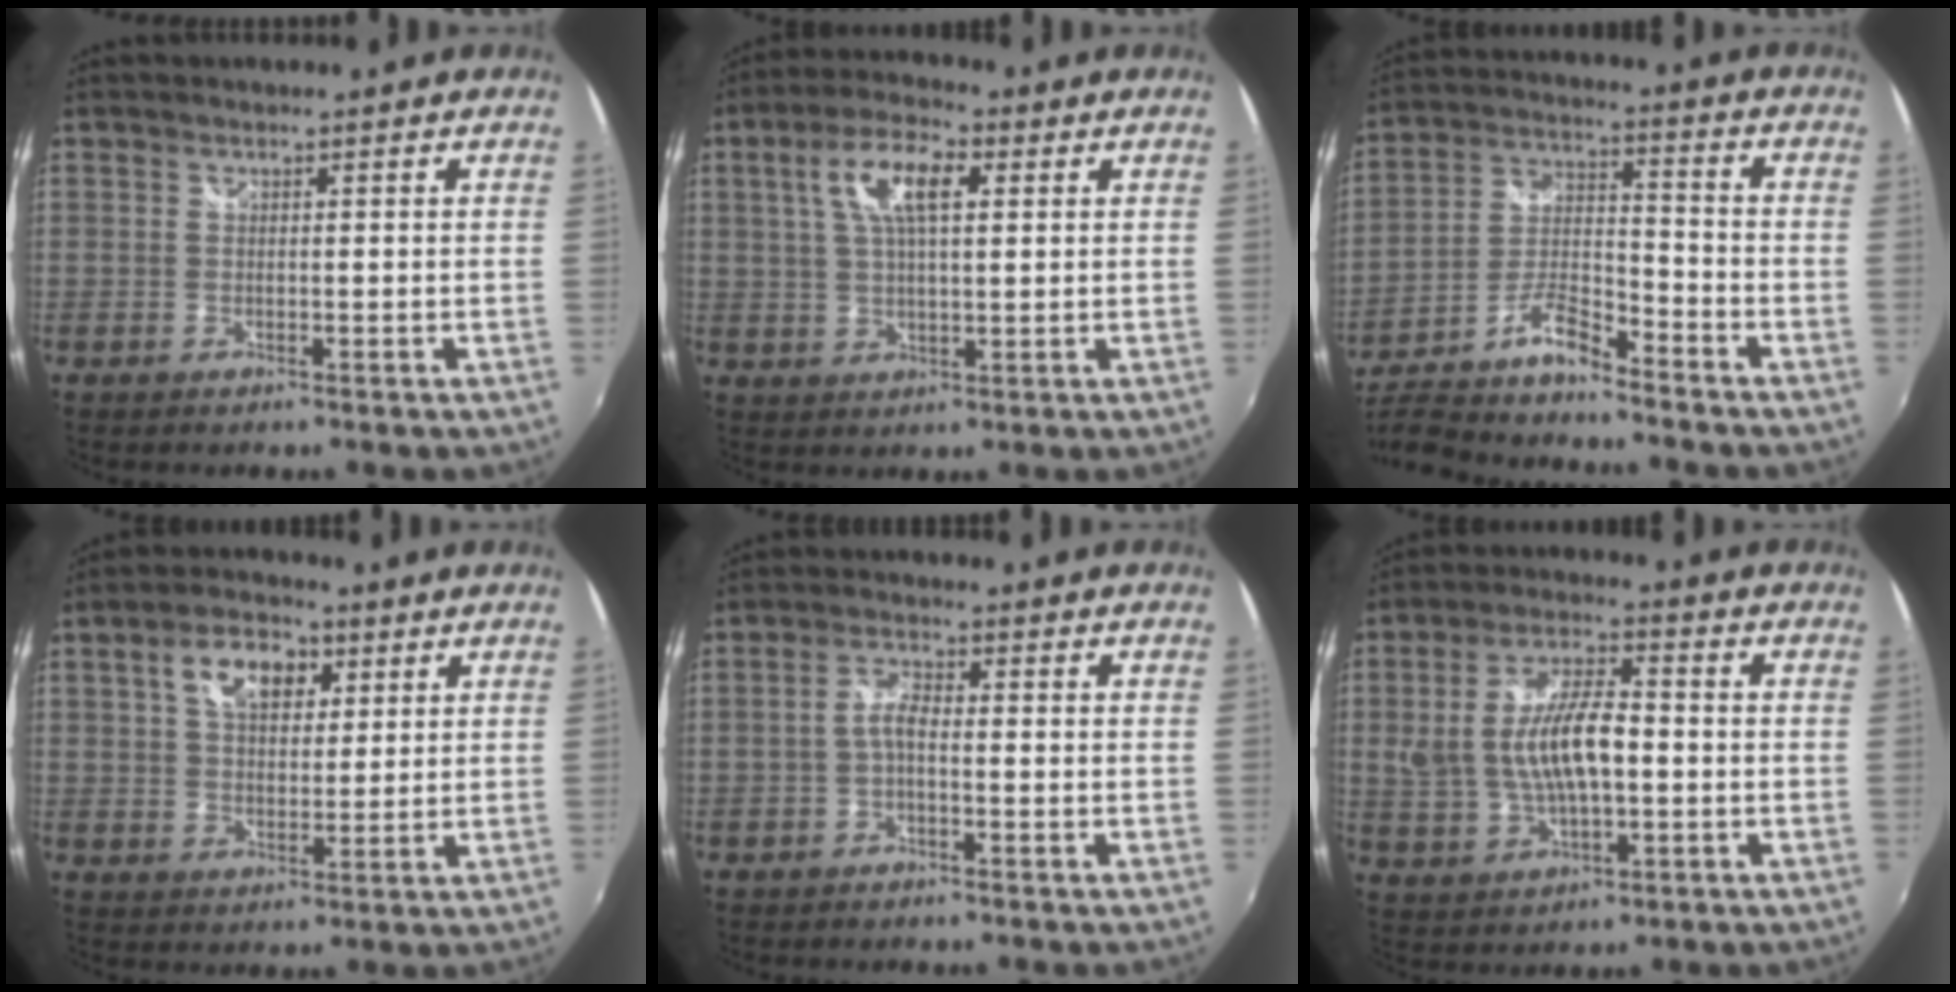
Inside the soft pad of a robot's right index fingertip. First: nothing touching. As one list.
[{"total": 8.9, "force": [2.9, 3.4, 7.7], "torque": [-0.148, 0.018, 0.051]}, {"total": 12.9, "force": [-9.7, 2.2, 8.2], "torque": [-0.176, -0.009, -0.185]}, {"total": 8.4, "force": [3.5, 5.1, 5.7], "torque": [-0.098, 0.024, 0.058]}, {"total": 2.6, "force": [-1.0, 0.9, 2.3], "torque": [-0.052, 0.009, -0.021]}, {"total": 11.7, "force": [-0.4, 5.0, 10.6], "torque": [-0.211, 0.005, 0.003]}]